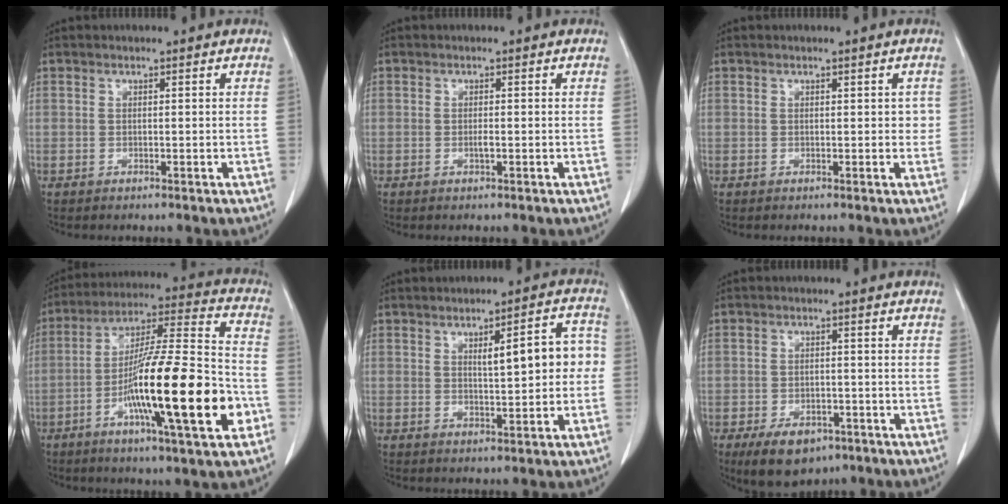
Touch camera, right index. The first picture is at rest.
{"total": 0.9, "force": [-0.2, 0.1, 0.8], "torque": [-0.020, -0.001, -0.002]}
{"total": 1.4, "force": [0.3, 1.0, 0.8], "torque": [-0.002, 0.006, 0.004]}
{"total": 22.2, "force": [-7.0, 1.7, 21.0], "torque": [-0.345, -0.012, -0.118]}
{"total": 7.6, "force": [0.8, 2.0, 7.3], "torque": [-0.098, 0.026, 0.014]}
{"total": 7.4, "force": [-4.7, 4.2, 3.9], "torque": [-0.063, -0.002, -0.067]}